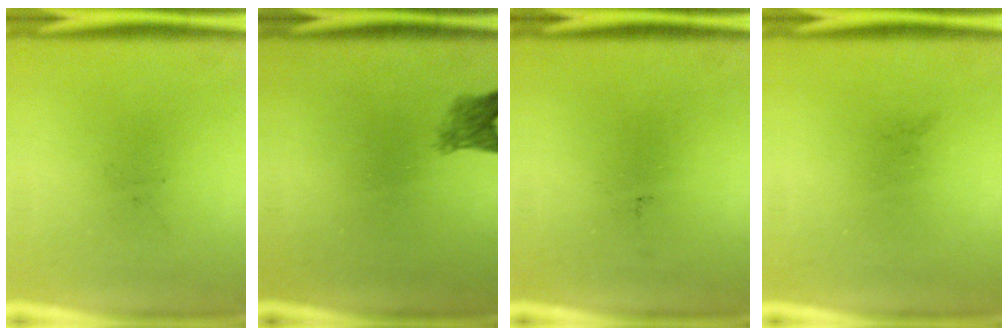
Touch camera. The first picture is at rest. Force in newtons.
{"total": 2.9}
{"total": 0.0}
{"total": 0.0}